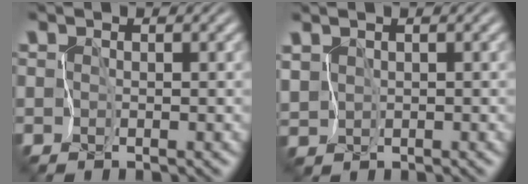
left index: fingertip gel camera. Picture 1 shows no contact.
{"total": 1.0, "force": [0.8, 0.7, -0.1], "torque": [-0.008, -0.001, 0.020]}